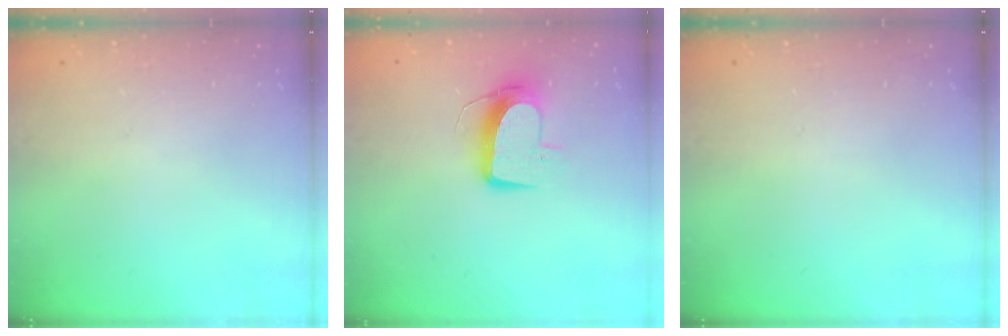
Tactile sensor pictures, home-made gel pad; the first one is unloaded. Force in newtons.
{"total": 10.1, "press": 10.1, "slide": 0.6}
{"total": 0.0}